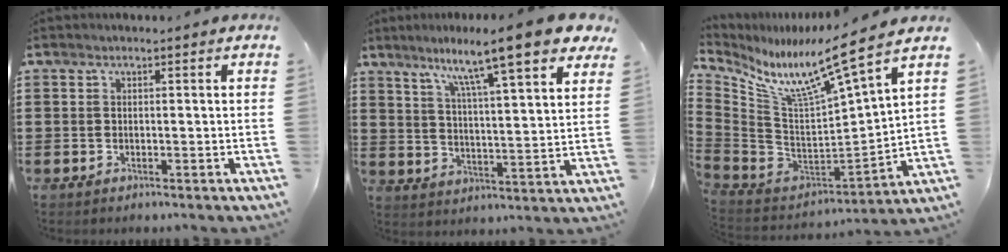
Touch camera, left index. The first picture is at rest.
{"total": 11.3, "force": [8.8, 0.1, 7.1], "torque": [-0.136, -0.057, 0.132]}
{"total": 9.5, "force": [6.6, -0.6, 6.8], "torque": [-0.142, -0.072, 0.094]}